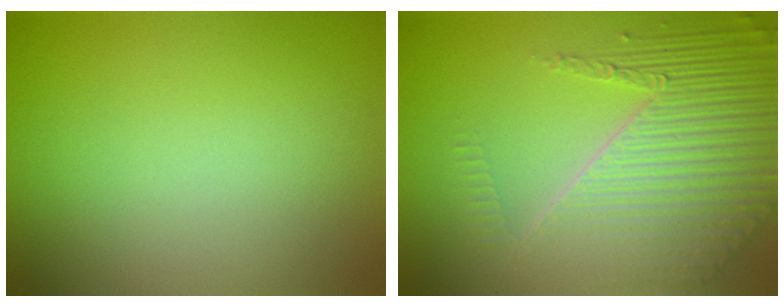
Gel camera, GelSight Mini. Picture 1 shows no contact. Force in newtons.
{"total": 8.8, "press": 5.7, "slide": 6.7}